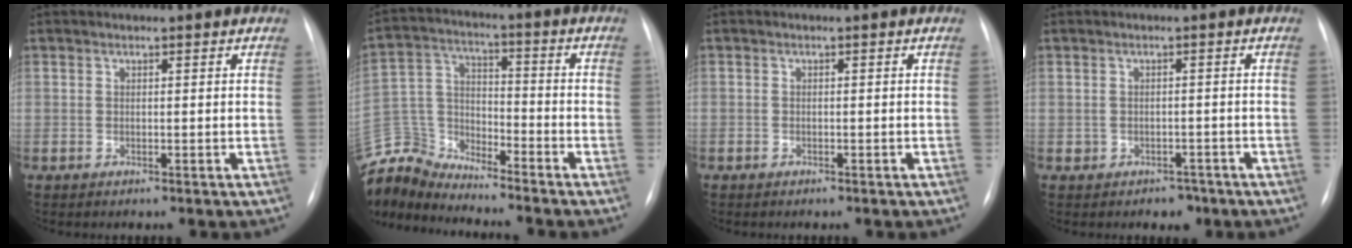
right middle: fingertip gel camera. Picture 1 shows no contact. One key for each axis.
{"total": 11.4, "fx": -11.3, "fy": 1.3, "fz": 0.0, "tx": -0.011, "ty": 0.040, "tz": -0.225}
{"total": 0.8, "fx": -0.5, "fy": 0.6, "fz": 0.0, "tx": -0.005, "ty": 0.004, "tz": -0.008}
{"total": 2.4, "fx": -1.4, "fy": 1.9, "fz": 0.5, "tx": -0.006, "ty": 0.014, "tz": -0.013}